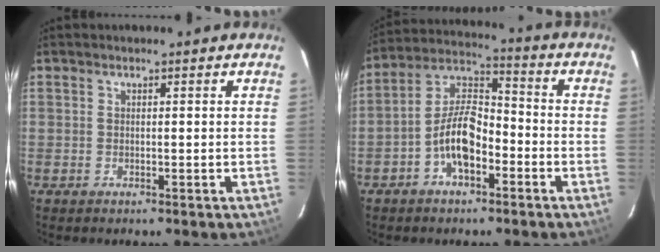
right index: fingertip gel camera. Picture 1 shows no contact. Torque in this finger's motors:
{"motor_torque": [2.14, 0.00, 0.71, 0.09]}